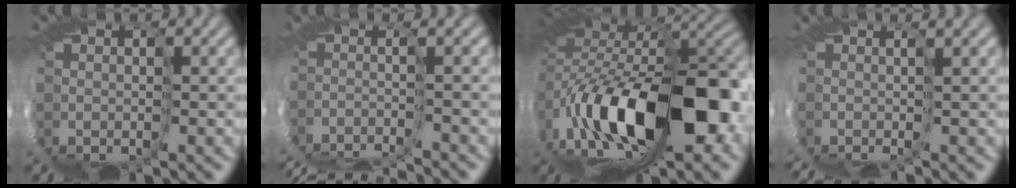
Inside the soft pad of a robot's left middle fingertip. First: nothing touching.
{"total": 8.9, "force": [-8.5, -2.3, -1.5], "torque": [0.008, -0.020, -0.111]}
{"total": 10.4, "force": [-0.9, 4.3, 9.5], "torque": [-0.163, -0.008, 0.003]}
{"total": 4.7, "force": [-3.1, -2.9, -2.0], "torque": [0.008, -0.017, -0.021]}